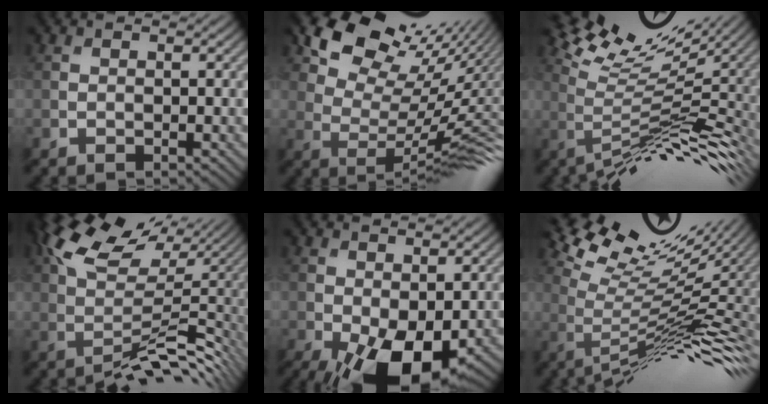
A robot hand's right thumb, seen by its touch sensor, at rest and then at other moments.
{"total": 13.7, "force": [8.4, 5.9, 9.1], "torque": [-0.142, 0.019, 0.149]}
{"total": 9.6, "force": [3.0, 1.8, 9.0], "torque": [-0.150, 0.019, 0.072]}
{"total": 9.6, "force": [1.1, 3.4, 8.9], "torque": [-0.151, 0.007, 0.027]}
{"total": 10.9, "force": [-4.0, 6.0, 8.2], "torque": [-0.171, -0.037, -0.046]}
{"total": 10.7, "force": [3.4, 2.5, 9.8], "torque": [-0.163, 0.004, 0.087]}